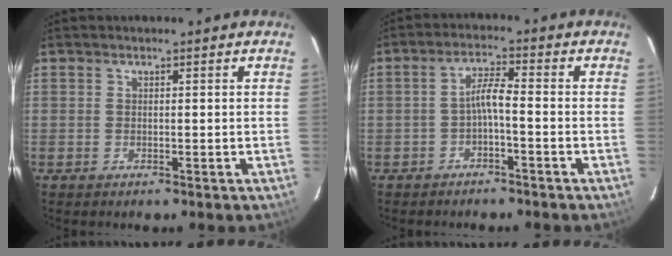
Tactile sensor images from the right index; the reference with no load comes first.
{"total": 3.4, "force": [-1.7, 0.2, 2.9], "torque": [-0.066, 0.012, -0.030]}